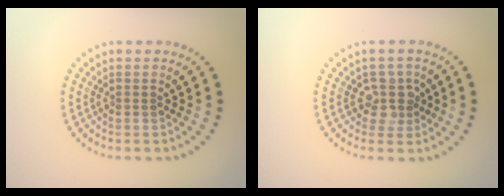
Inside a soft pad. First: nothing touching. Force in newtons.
{"total": 2.4, "press": 2.0, "slide": 1.4}